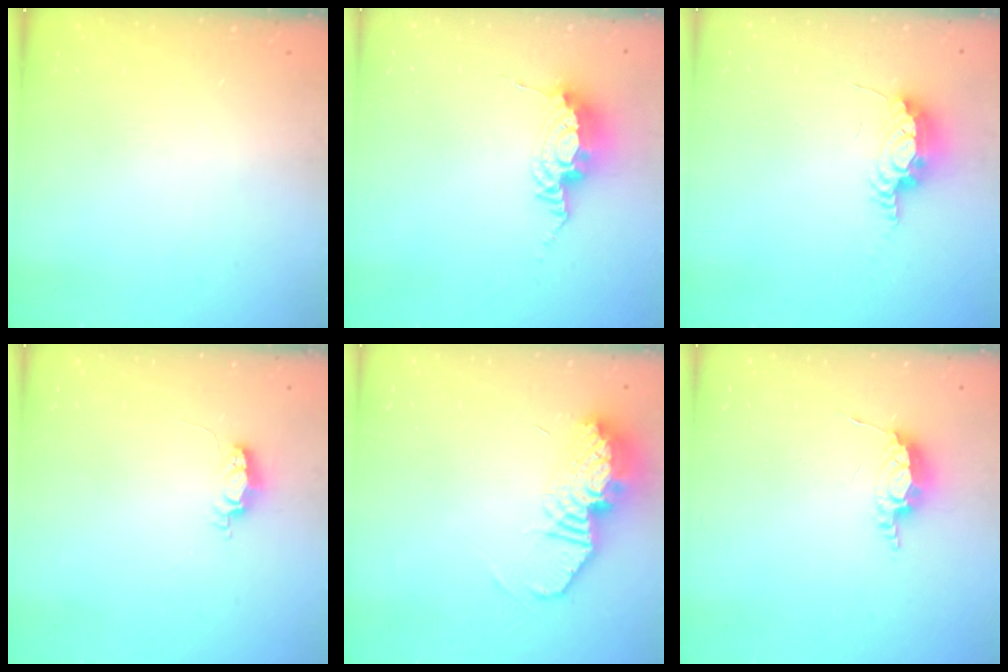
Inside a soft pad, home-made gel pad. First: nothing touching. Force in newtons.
{"total": 9.2, "press": 9.1, "slide": 0.8}
{"total": 10.0, "press": 8.6, "slide": 5.1}
{"total": 4.0, "press": 3.9, "slide": 0.5}
{"total": 13.3, "press": 13.3, "slide": 1.1}
{"total": 6.4, "press": 6.4, "slide": 0.5}